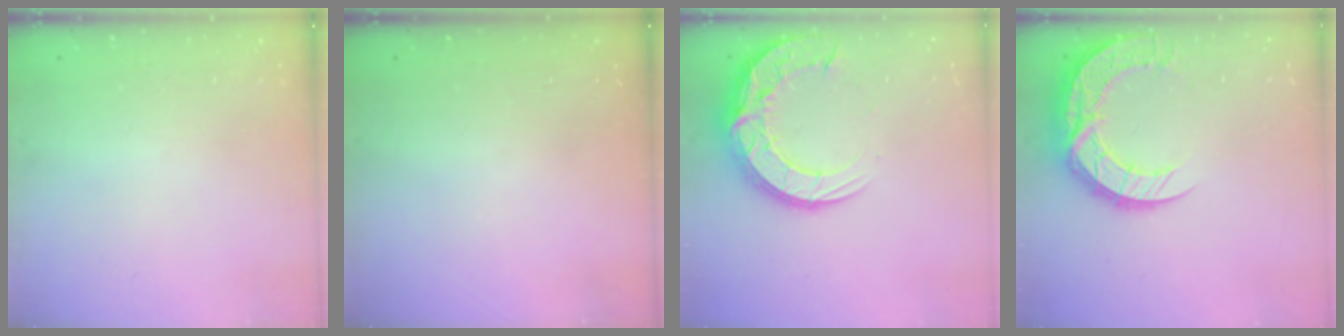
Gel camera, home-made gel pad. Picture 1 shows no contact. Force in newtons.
{"total": 0.0}
{"total": 17.9, "press": 17.8, "slide": 1.3}
{"total": 15.6, "press": 15.6, "slide": 1.1}